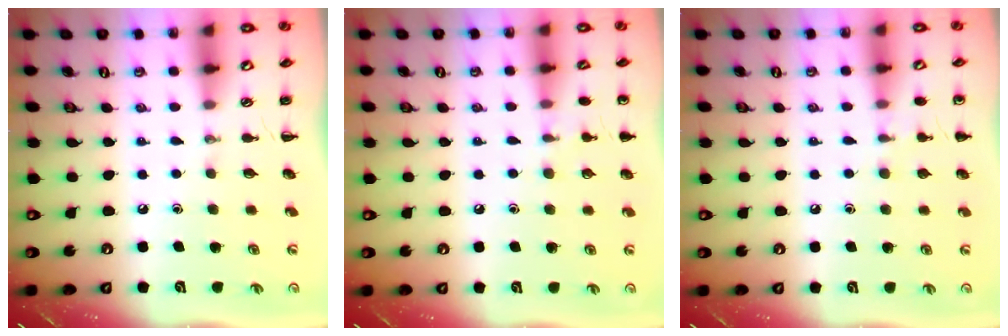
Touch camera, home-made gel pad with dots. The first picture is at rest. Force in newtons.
{"total": 6.4, "press": 6.0, "slide": 2.1}
{"total": 5.9, "press": 5.6, "slide": 1.8}